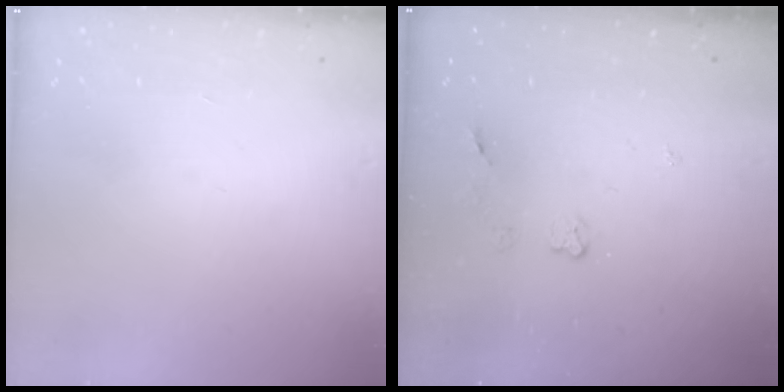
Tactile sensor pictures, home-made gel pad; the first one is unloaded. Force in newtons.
{"total": 4.0, "press": 3.9, "slide": 0.6}